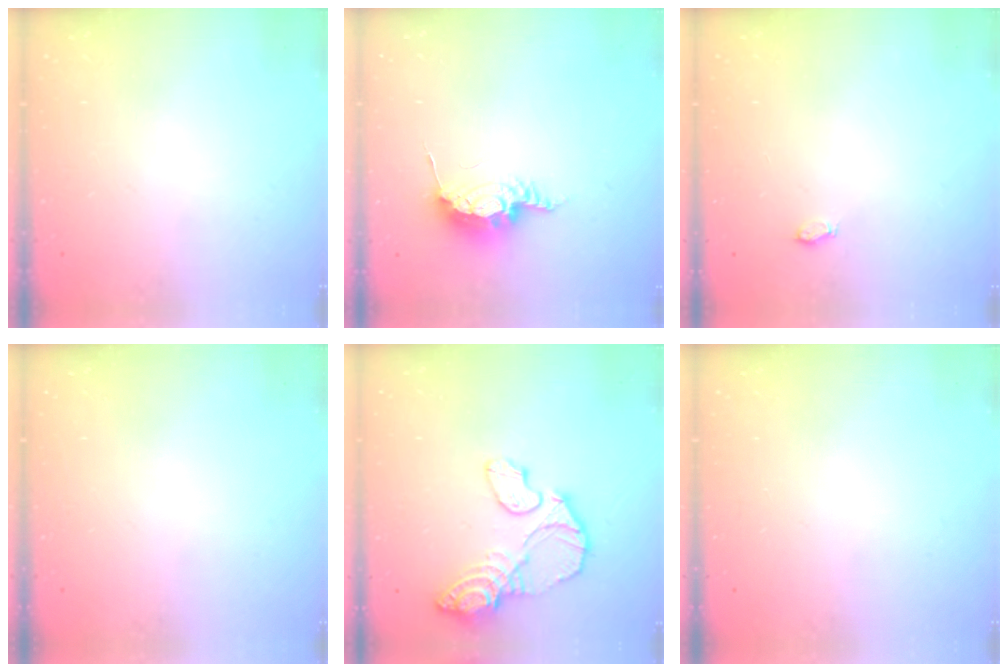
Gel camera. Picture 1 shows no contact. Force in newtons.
{"total": 8.5, "press": 8.4, "slide": 1.1}
{"total": 3.0, "press": 2.8, "slide": 1.2}
{"total": 0.0}
{"total": 11.9, "press": 11.9, "slide": 1.0}
{"total": 0.0}